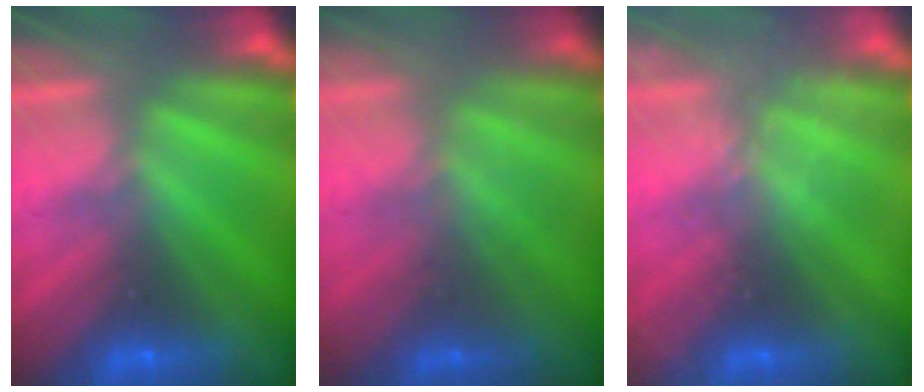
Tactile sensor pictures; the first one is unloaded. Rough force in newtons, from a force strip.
{"total": 1.8}
{"total": 2.2}